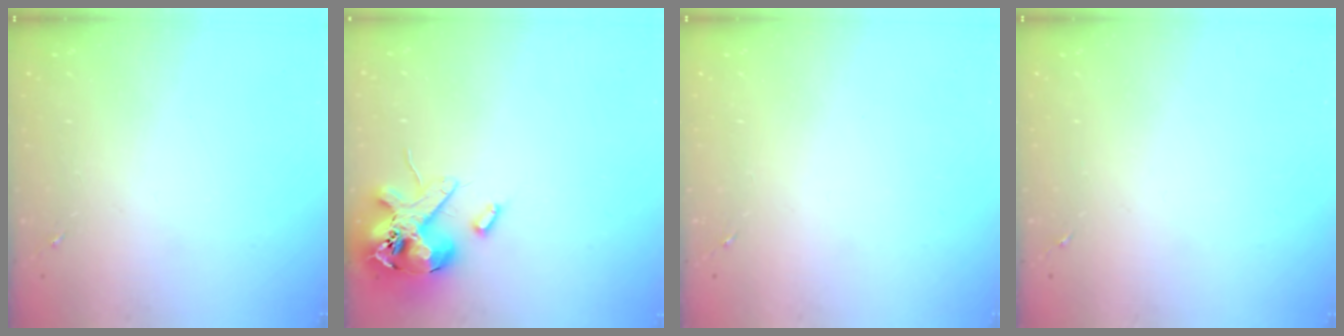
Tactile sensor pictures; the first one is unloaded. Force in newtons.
{"total": 14.4, "press": 14.2, "slide": 2.4}
{"total": 0.0}
{"total": 0.0}